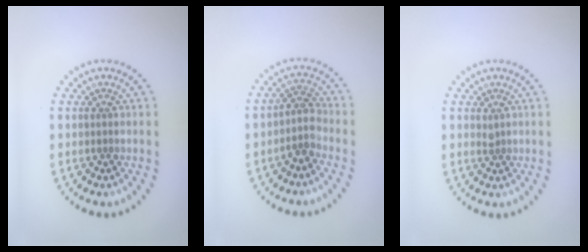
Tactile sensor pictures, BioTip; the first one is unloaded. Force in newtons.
{"total": 2.4, "press": 1.9, "slide": 1.4}
{"total": 0.6, "press": 0.4, "slide": 0.4}